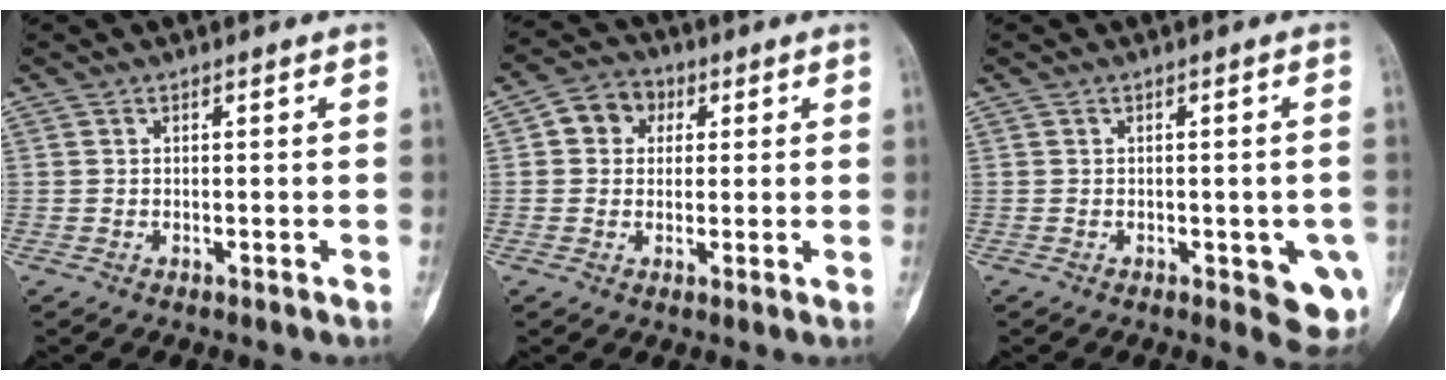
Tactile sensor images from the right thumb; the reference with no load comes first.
{"total": 6.3, "force": [1.5, 5.5, 2.7], "torque": [-0.015, 0.008, 0.015]}
{"total": 7.4, "force": [-2.2, 3.1, 6.3], "torque": [-0.043, -0.005, -0.021]}